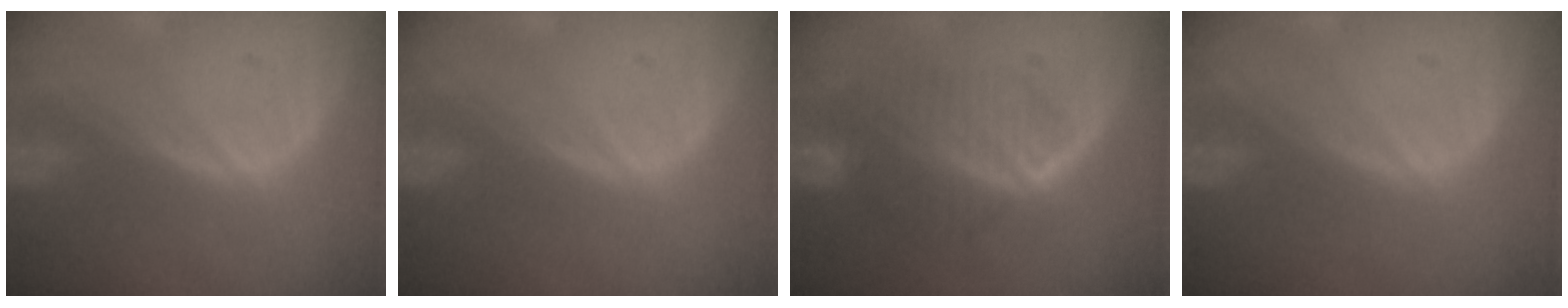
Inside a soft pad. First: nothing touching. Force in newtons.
{"total": 0.0}
{"total": 7.6, "press": 6.9, "slide": 3.2}
{"total": 0.0}